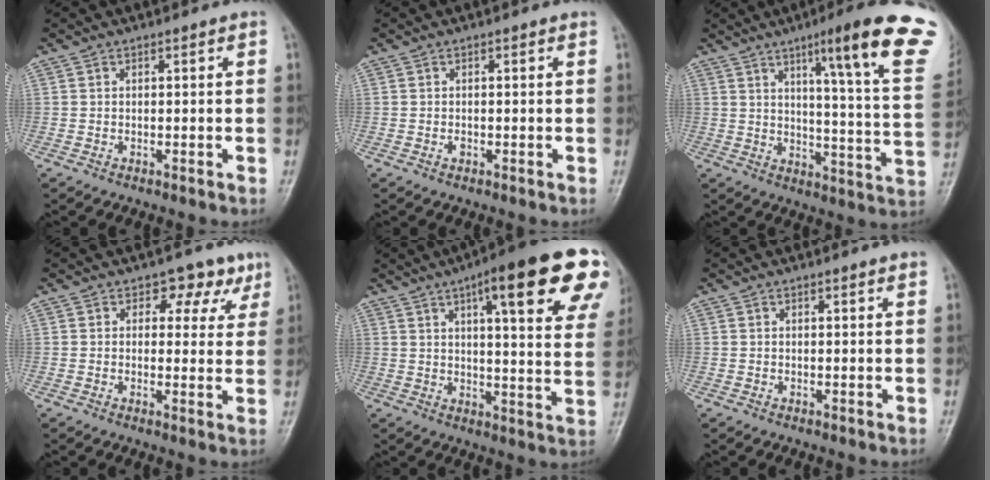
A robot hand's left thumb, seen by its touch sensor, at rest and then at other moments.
{"total": 0.6, "force": [-0.2, 0.5, 0.4], "torque": [-0.005, 0.000, -0.005]}
{"total": 22.0, "force": [12.2, 2.1, 18.1], "torque": [-0.223, -0.049, 0.156]}
{"total": 6.0, "force": [3.7, 4.2, 2.3], "torque": [0.008, -0.015, 0.035]}
{"total": 23.5, "force": [12.0, 5.3, 19.5], "torque": [-0.242, -0.025, 0.150]}
{"total": 1.3, "force": [1.1, 0.1, 0.7], "torque": [-0.004, 0.001, 0.015]}